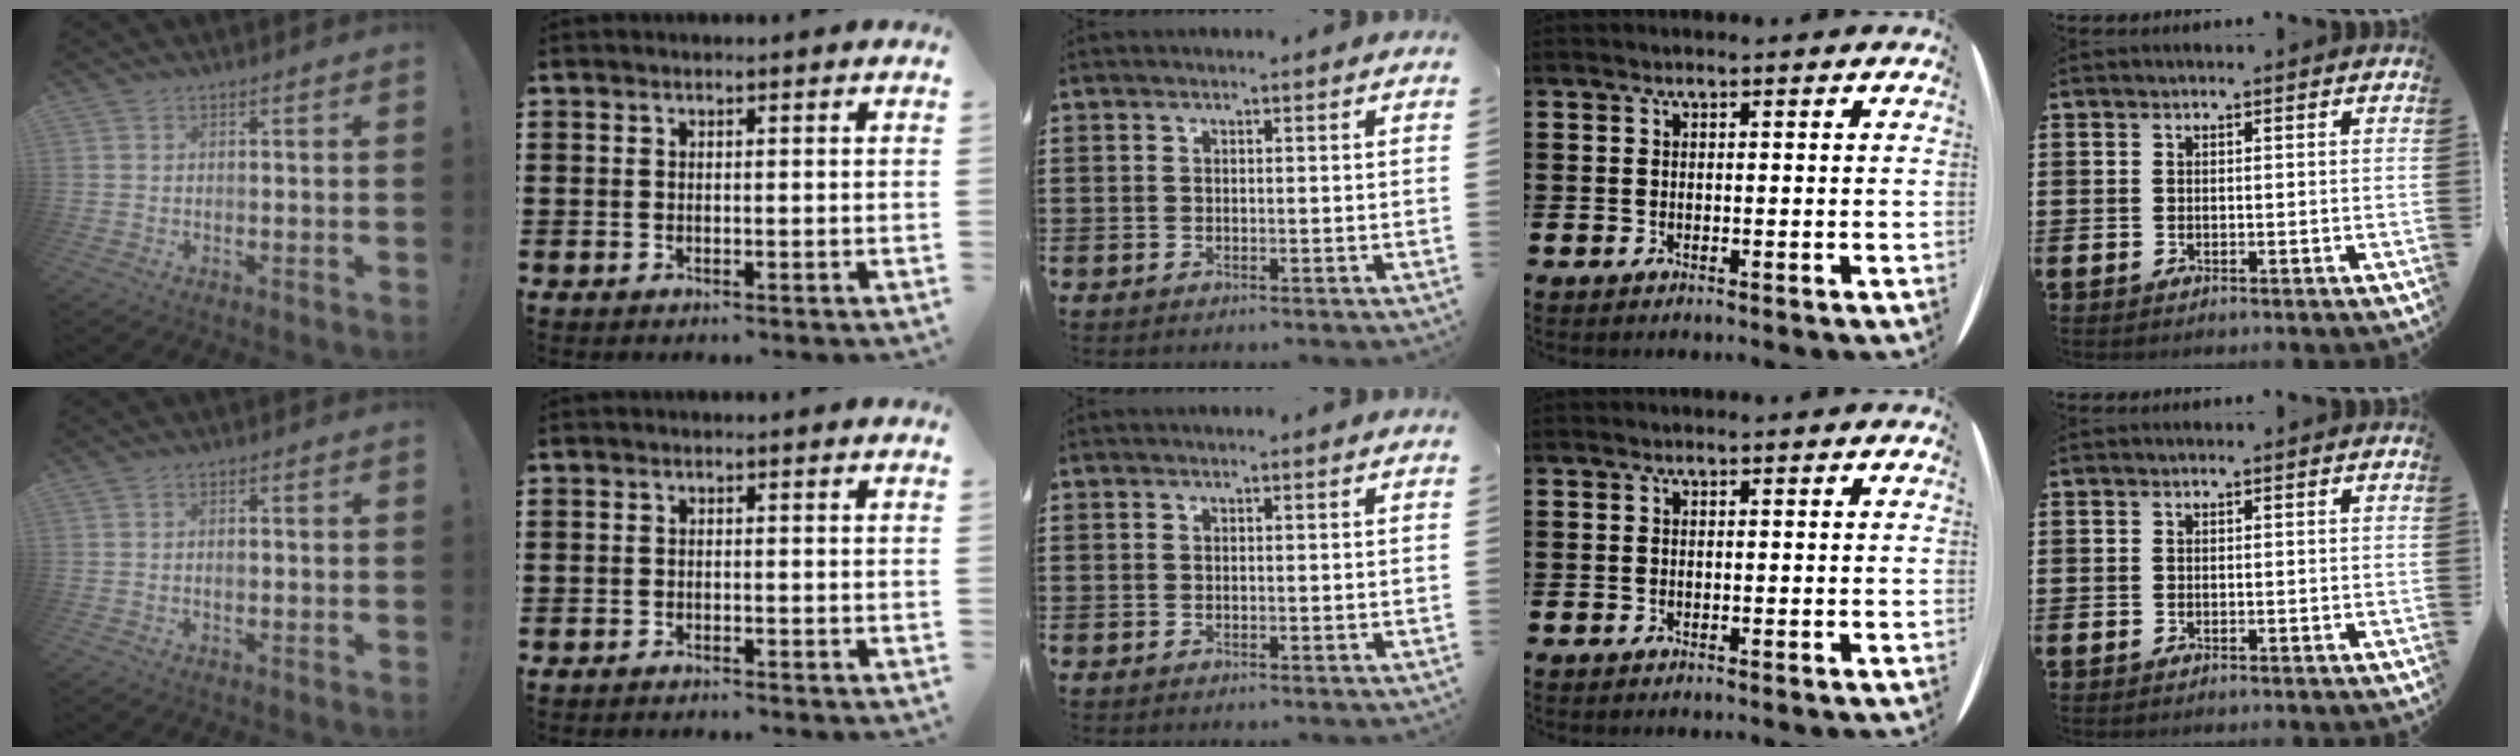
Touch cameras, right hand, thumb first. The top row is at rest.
{"thumb": {"total": 1.0, "force": [-0.1, 0.9, 0.5], "torque": [-0.002, 0.001, -0.004]}, "index": {"total": 0.7, "force": [-0.7, 0.1, -0.1], "torque": [-0.001, 0.004, -0.016]}}